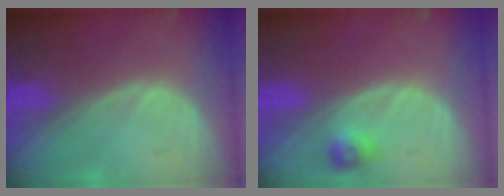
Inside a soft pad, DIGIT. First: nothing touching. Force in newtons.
{"total": 2.5, "press": 2.3, "slide": 1.0}